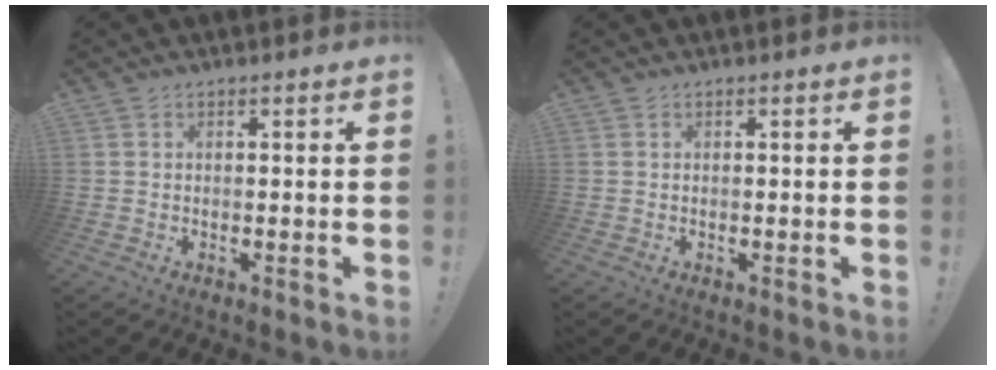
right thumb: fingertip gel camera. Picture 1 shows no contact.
{"total": 0.0}